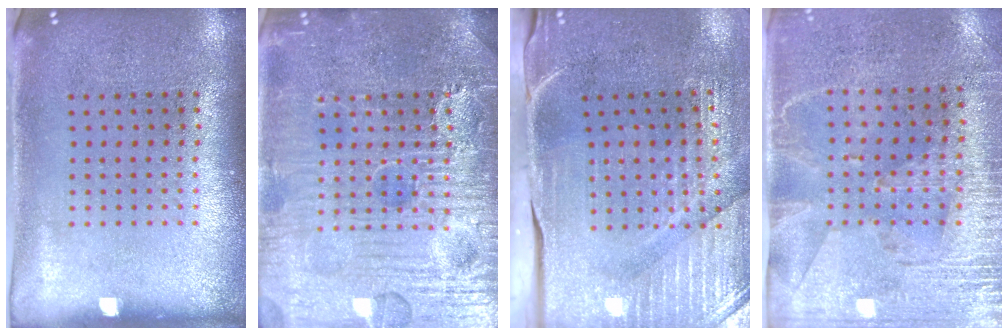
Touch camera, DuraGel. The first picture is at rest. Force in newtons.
{"total": 7.7, "press": 7.6, "slide": 0.8}
{"total": 4.4, "press": 4.0, "slide": 1.9}
{"total": 2.9, "press": 2.5, "slide": 1.4}